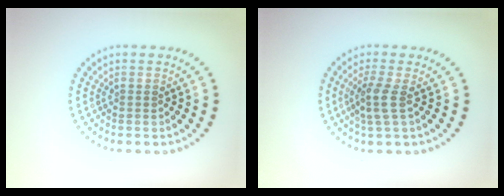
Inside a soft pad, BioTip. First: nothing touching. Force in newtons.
{"total": 2.2, "press": 1.8, "slide": 1.3}